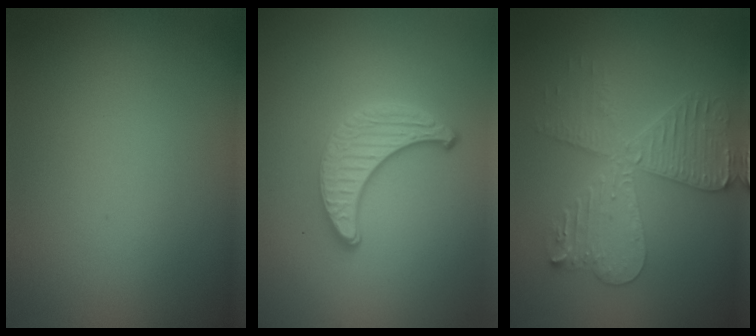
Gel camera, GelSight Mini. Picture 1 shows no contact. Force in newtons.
{"total": 3.7, "press": 3.2, "slide": 1.8}
{"total": 5.7, "press": 5.6, "slide": 0.7}